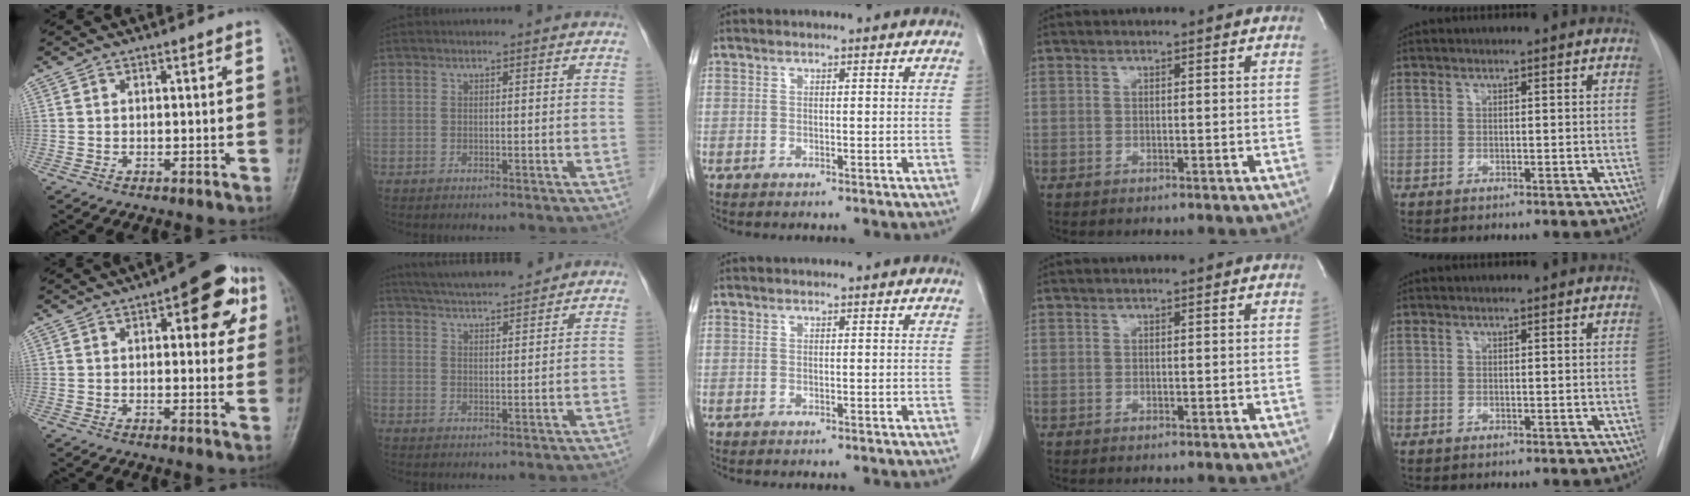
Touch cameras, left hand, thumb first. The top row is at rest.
{"thumb": {"total": 11.9, "force": [4.9, 5.3, 9.5], "torque": [-0.072, -0.003, 0.050]}, "index": {"total": 9.9, "force": [9.2, 0.8, 3.8], "torque": [-0.065, 0.024, 0.142]}}